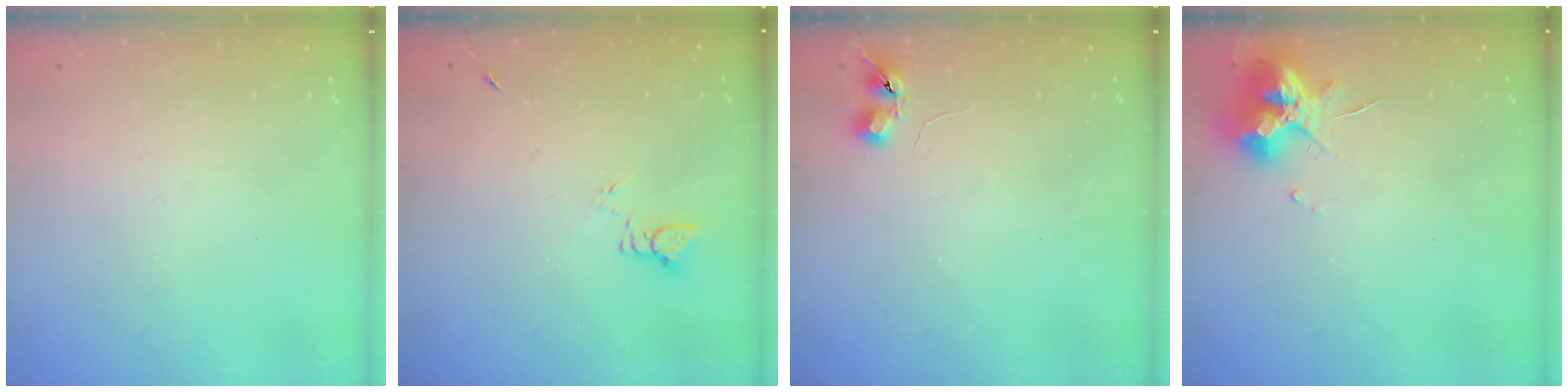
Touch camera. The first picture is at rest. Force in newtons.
{"total": 2.4, "press": 2.4, "slide": 0.3}
{"total": 5.2, "press": 5.1, "slide": 0.9}
{"total": 11.3, "press": 11.2, "slide": 0.8}